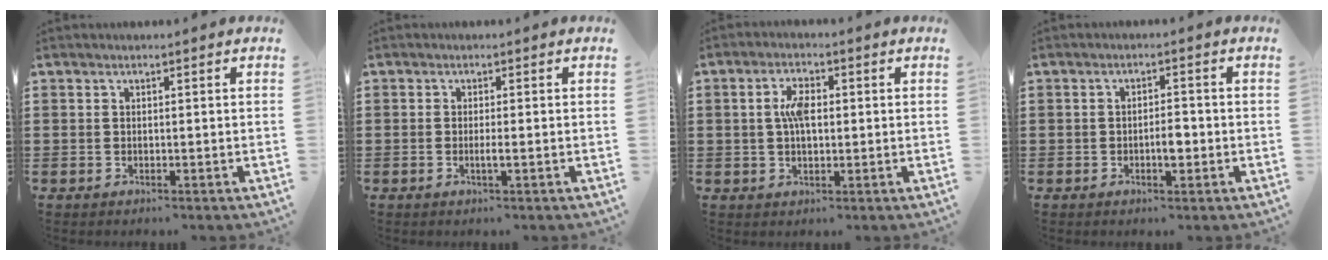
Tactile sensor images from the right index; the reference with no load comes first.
{"total": 1.8, "force": [-0.6, 0.0, 1.7], "torque": [-0.029, -0.004, -0.009]}
{"total": 4.7, "force": [0.5, 2.1, 4.2], "torque": [-0.084, 0.010, 0.007]}
{"total": 3.1, "force": [-0.7, 1.2, 2.7], "torque": [-0.050, 0.004, -0.013]}